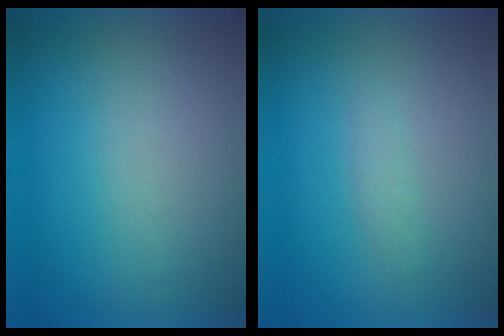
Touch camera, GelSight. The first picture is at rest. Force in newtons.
{"total": 1.4}